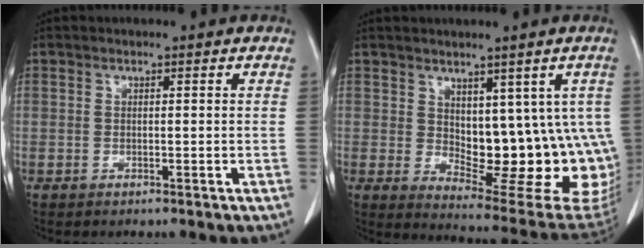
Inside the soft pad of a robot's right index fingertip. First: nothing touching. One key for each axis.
{"total": 15.4, "fx": 0.8, "fy": 7.6, "fz": 13.3, "tx": -0.145, "ty": -0.007, "tz": 0.032}